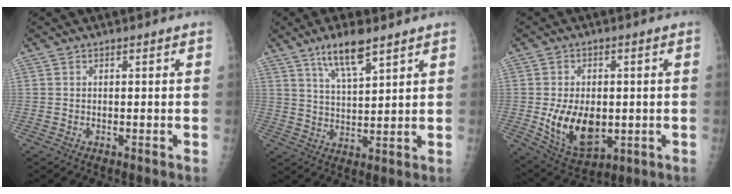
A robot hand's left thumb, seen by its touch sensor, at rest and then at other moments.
{"total": 8.5, "force": [5.7, 2.4, 5.8], "torque": [-0.092, -0.028, 0.109]}
{"total": 13.0, "force": [-1.6, 8.2, 10.0], "torque": [-0.139, -0.011, -0.006]}